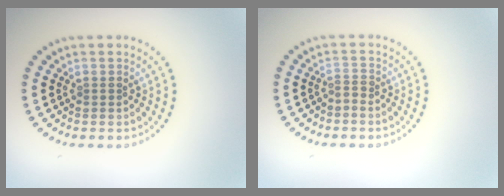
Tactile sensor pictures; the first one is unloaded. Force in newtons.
{"total": 0.8, "press": 0.2, "slide": 0.7}